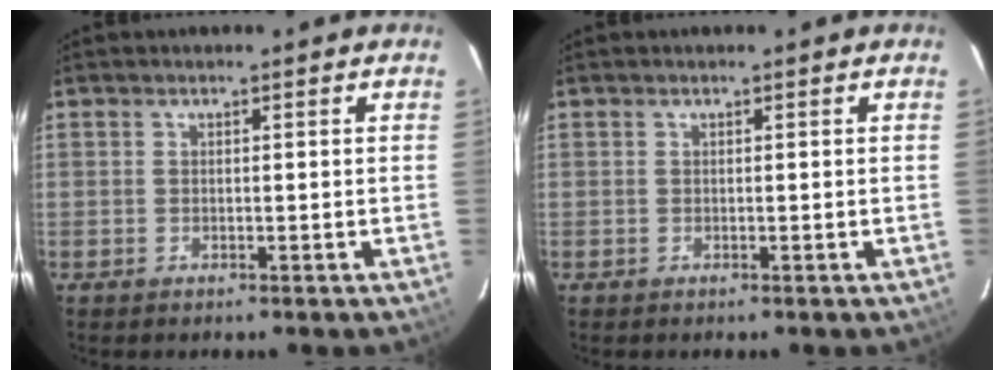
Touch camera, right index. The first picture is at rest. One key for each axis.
{"total": 0.0}